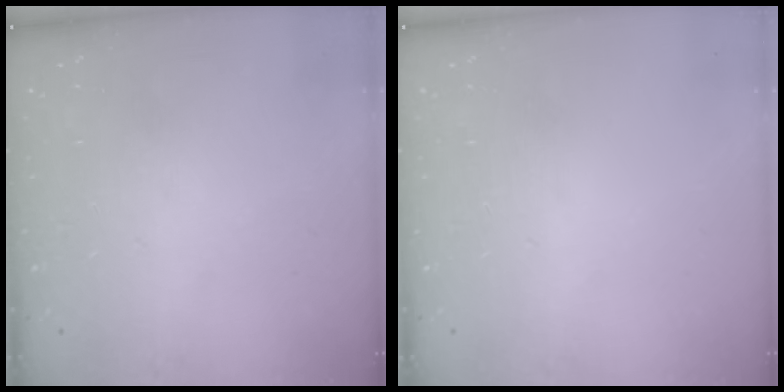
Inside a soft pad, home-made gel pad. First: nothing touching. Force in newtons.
{"total": 0.0}